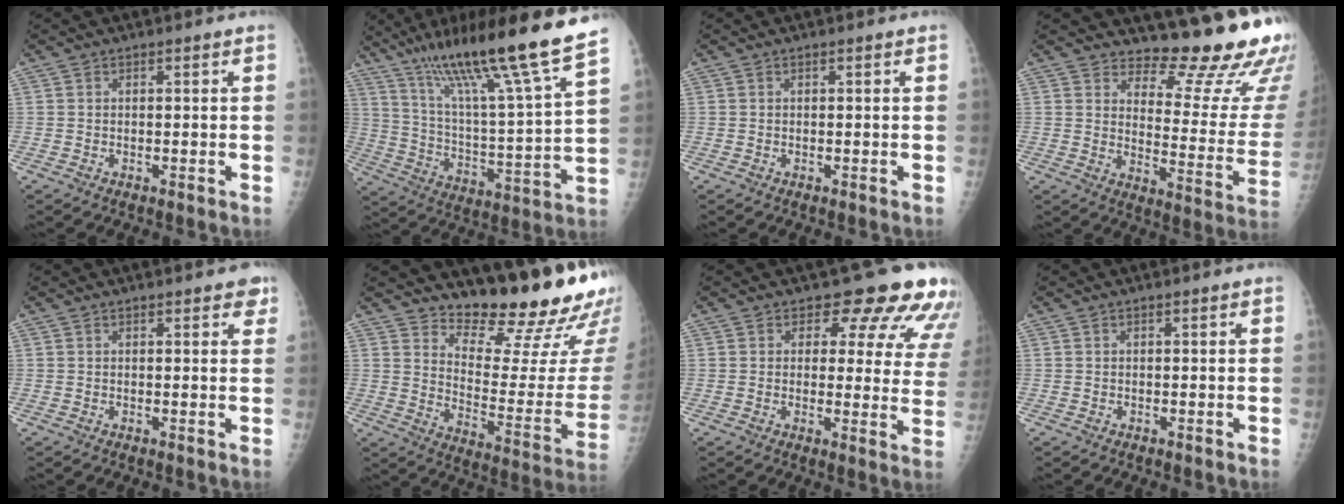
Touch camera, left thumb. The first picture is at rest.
{"total": 22.7, "force": [16.9, 0.1, 15.1], "torque": [-0.231, -0.073, 0.285]}
{"total": 0.0}
{"total": 18.2, "force": [15.8, 4.5, 7.9], "torque": [-0.056, -0.160, 0.191]}
{"total": 2.6, "force": [1.7, 1.1, 1.5], "torque": [-0.001, -0.004, 0.017]}
{"total": 20.7, "force": [17.5, 4.7, 9.9], "torque": [-0.098, -0.159, 0.242]}
{"total": 13.3, "force": [10.9, 5.7, 5.3], "torque": [-0.006, -0.067, 0.101]}
{"total": 0.0}